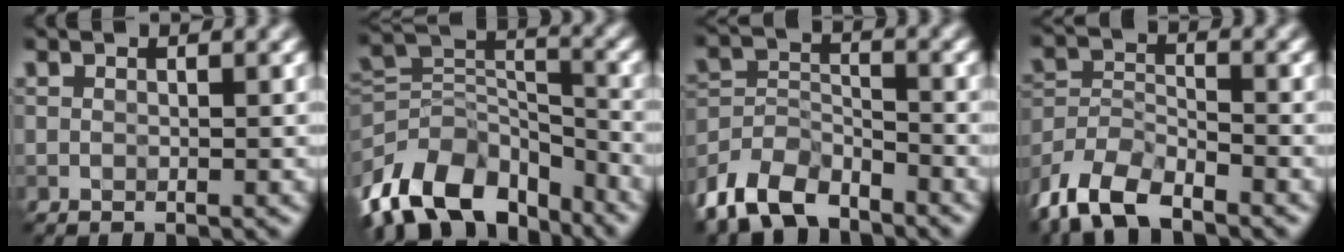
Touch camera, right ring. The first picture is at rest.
{"total": 12.7, "force": [-8.1, 7.4, 6.4], "torque": [-0.133, 0.007, -0.149]}
{"total": 7.0, "force": [-5.6, 3.1, 2.7], "torque": [-0.055, -0.008, -0.120]}
{"total": 6.6, "force": [-5.2, 2.5, 3.2], "torque": [-0.062, -0.008, -0.111]}